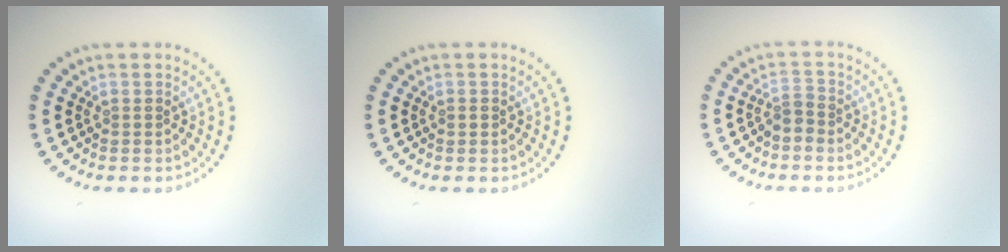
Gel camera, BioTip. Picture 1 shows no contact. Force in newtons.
{"total": 0.6, "press": 0.6, "slide": 0.1}
{"total": 1.6, "press": 1.2, "slide": 1.1}